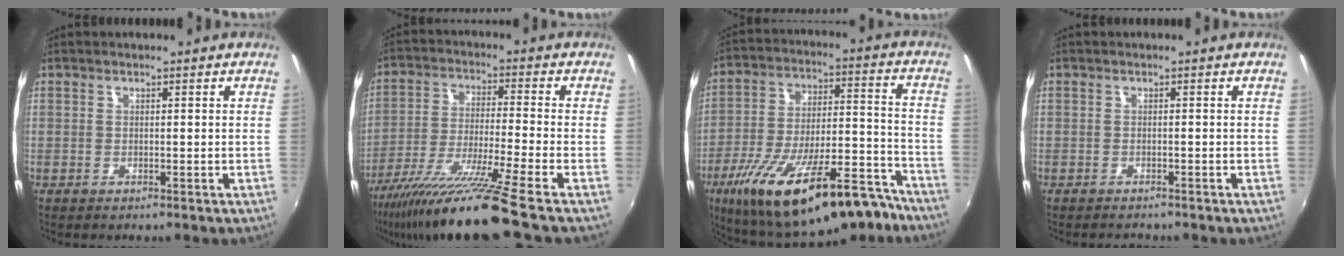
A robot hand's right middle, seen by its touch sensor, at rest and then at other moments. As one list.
[{"total": 15.2, "force": [-12.1, -2.5, 8.9], "torque": [-0.177, -0.033, -0.215]}, {"total": 28.2, "force": [-19.4, 9.8, 18.0], "torque": [-0.311, -0.018, -0.277]}, {"total": 2.1, "force": [-2.0, 0.5, 0.4], "torque": [-0.013, -0.012, -0.031]}]